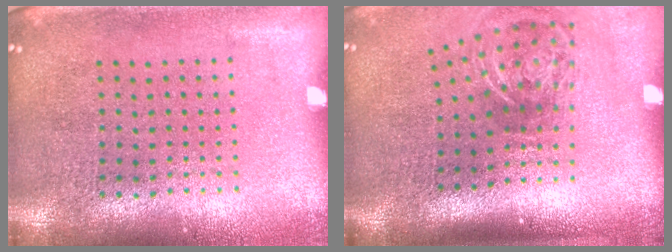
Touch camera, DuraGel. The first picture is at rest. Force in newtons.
{"total": 2.3, "press": 1.3, "slide": 1.8}